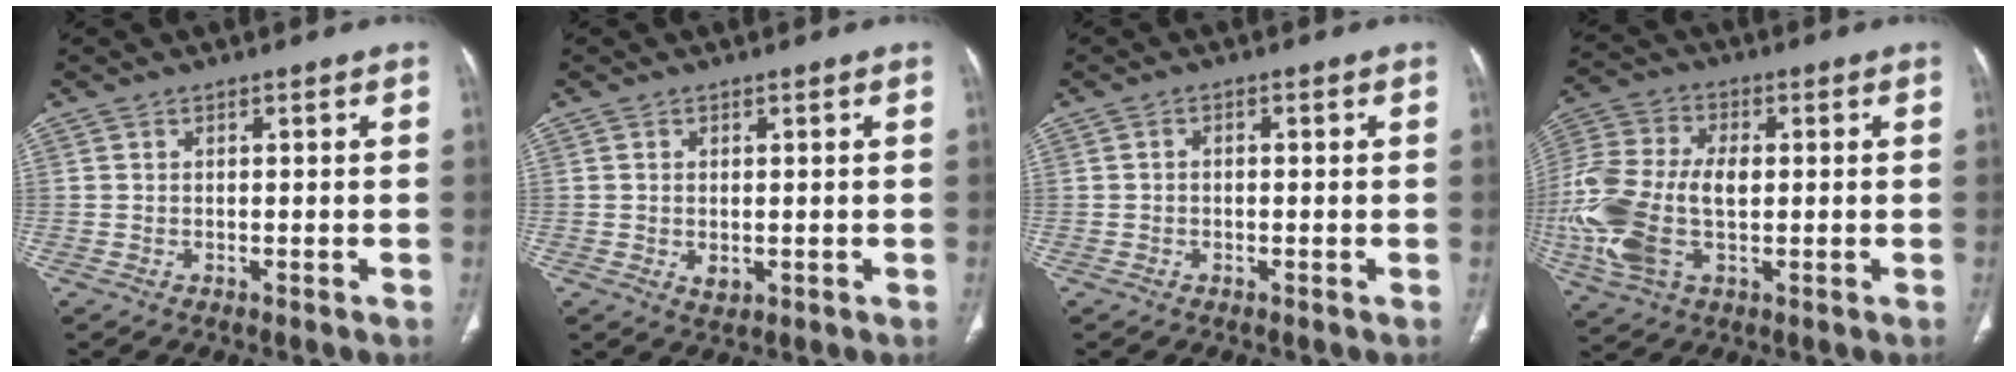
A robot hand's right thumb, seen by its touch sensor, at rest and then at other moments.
{"total": 2.1, "force": [-0.3, 1.4, 1.6], "torque": [-0.026, -0.005, 0.001]}
{"total": 0.8, "force": [-0.2, 0.6, 0.5], "torque": [-0.007, 0.003, -0.006]}
{"total": 17.8, "force": [-1.5, 10.5, 14.3], "torque": [-0.338, 0.006, -0.025]}